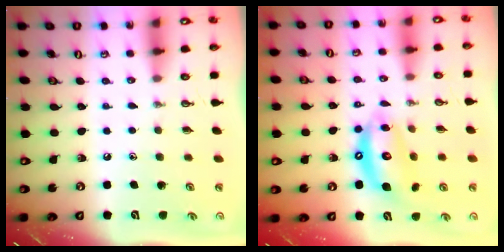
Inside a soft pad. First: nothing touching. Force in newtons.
{"total": 11.8, "press": 11.7, "slide": 1.2}